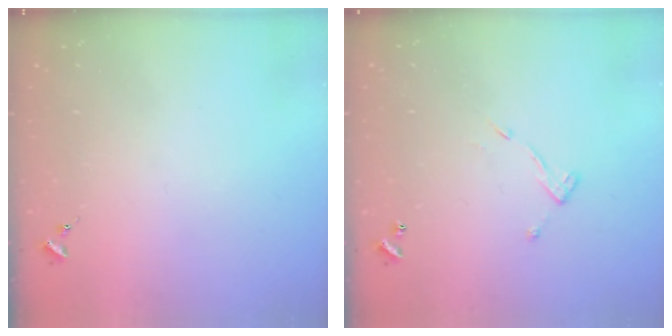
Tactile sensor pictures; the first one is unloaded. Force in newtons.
{"total": 7.2, "press": 7.2, "slide": 0.5}